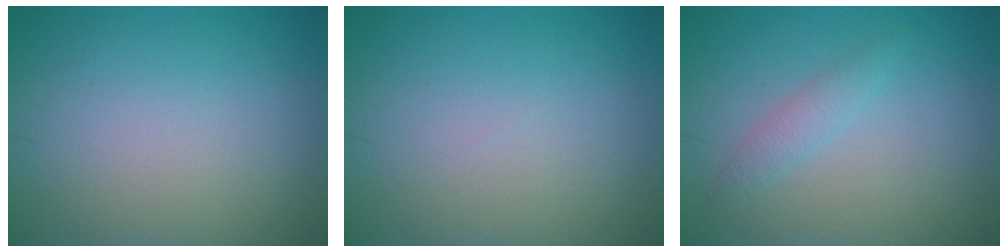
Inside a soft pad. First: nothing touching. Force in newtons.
{"total": 0.0}
{"total": 1.5, "press": 1.5, "slide": 0.1}